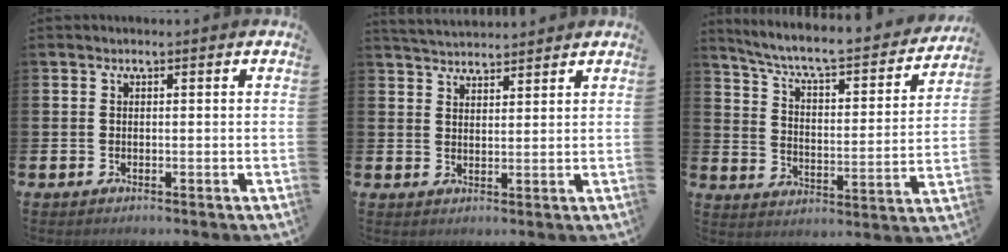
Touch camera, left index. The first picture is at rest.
{"total": 3.4, "force": [3.4, 0.3, 0.1], "torque": [-0.011, -0.017, 0.064]}
{"total": 6.8, "force": [6.0, 1.1, 3.0], "torque": [-0.083, -0.048, 0.095]}